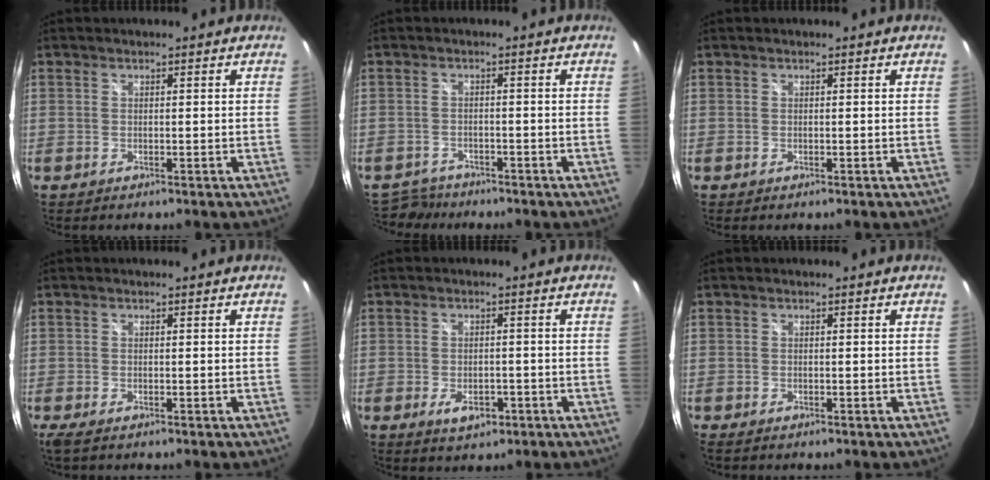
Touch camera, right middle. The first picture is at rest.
{"total": 5.5, "force": [-4.8, 2.5, 0.5], "torque": [-0.026, 0.001, -0.083]}
{"total": 0.0}
{"total": 2.3, "force": [-1.4, 0.4, 1.8], "torque": [-0.035, -0.010, -0.022]}
{"total": 4.5, "force": [-2.2, 2.5, 3.1], "torque": [-0.061, -0.007, -0.030]}
{"total": 0.7, "force": [-0.6, 0.3, 0.3], "torque": [-0.008, -0.004, -0.013]}